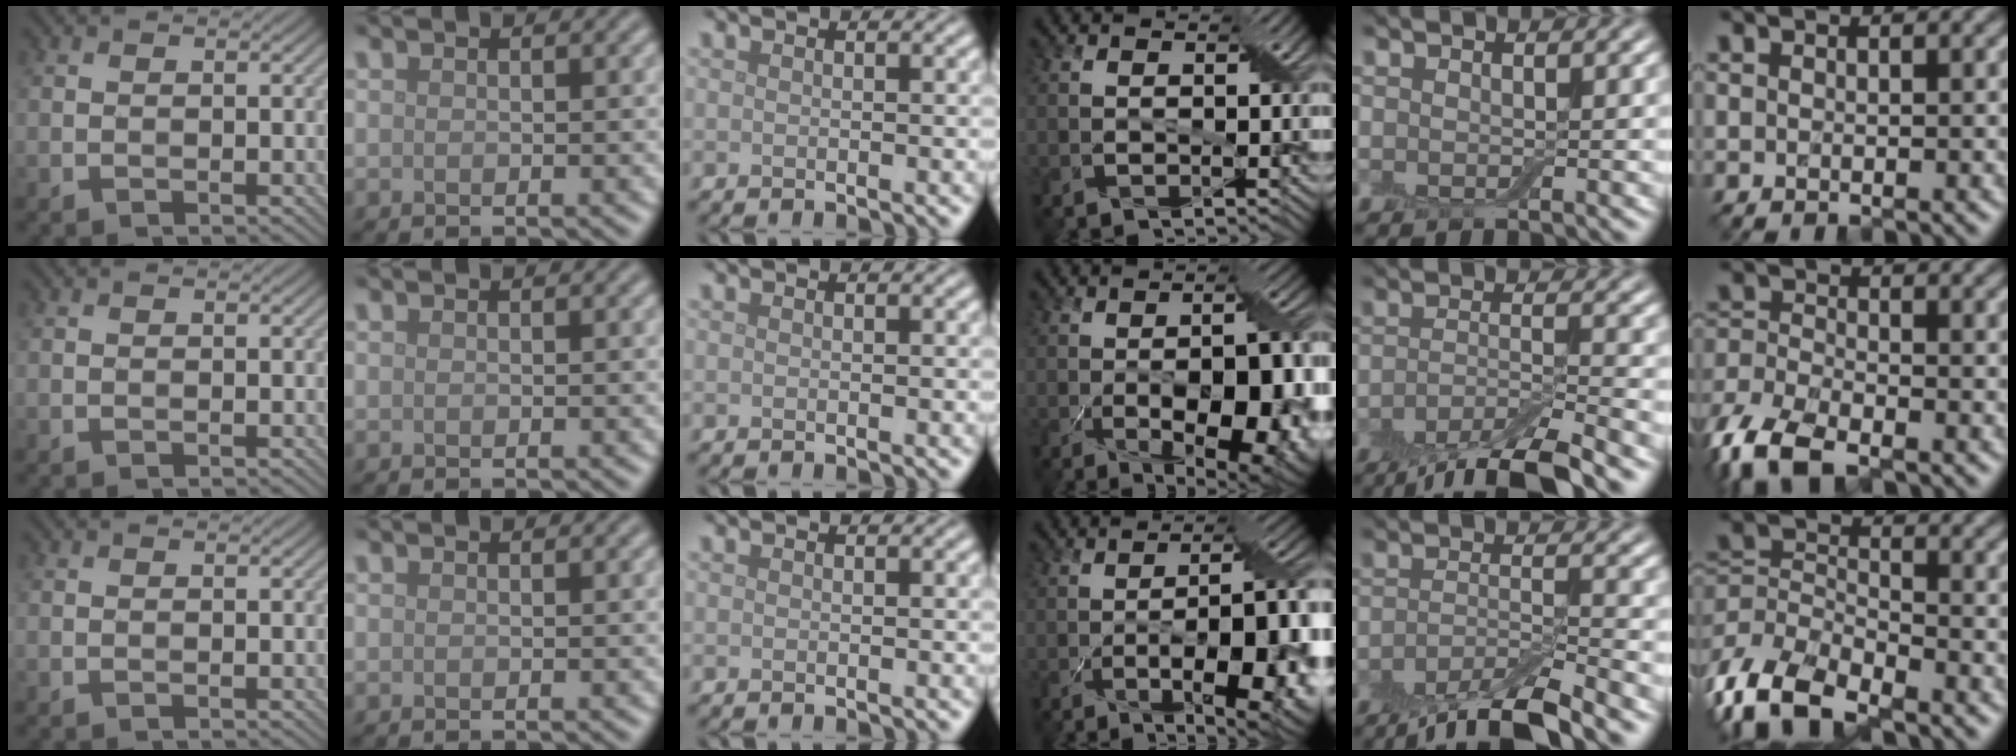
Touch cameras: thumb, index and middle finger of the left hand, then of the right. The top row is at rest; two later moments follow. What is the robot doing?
{"motion": "insert", "object": "drawer"}